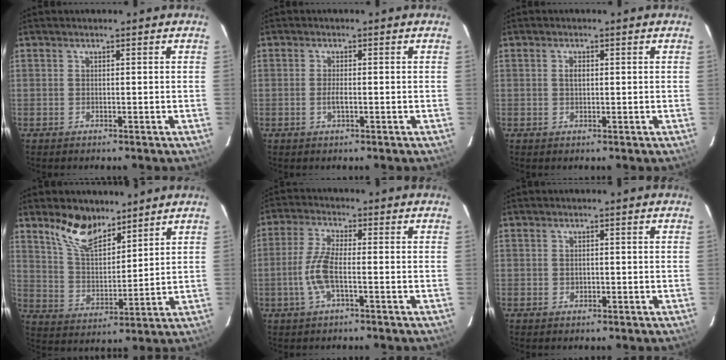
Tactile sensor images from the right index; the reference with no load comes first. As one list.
[{"total": 1.8, "force": [-0.5, 0.5, 1.6], "torque": [-0.034, -0.002, -0.009]}, {"total": 1.5, "force": [0.2, 0.9, 1.2], "torque": [-0.021, 0.004, 0.003]}, {"total": 10.5, "force": [7.9, 3.9, 5.7], "torque": [-0.109, 0.005, 0.156]}, {"total": 6.7, "force": [-1.8, 1.6, 6.3], "torque": [-0.138, 0.001, -0.038]}, {"total": 1.0, "force": [-0.2, 0.9, 0.4], "torque": [-0.005, 0.001, -0.001]}]